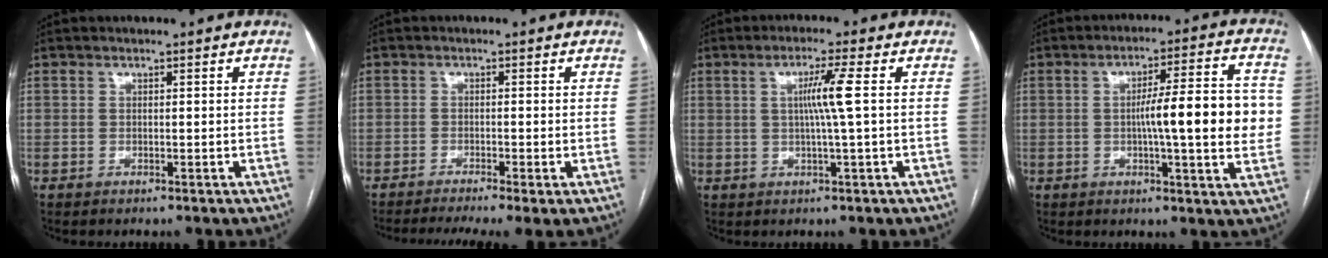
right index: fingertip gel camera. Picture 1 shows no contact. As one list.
[{"total": 7.5, "force": [-5.5, 0.3, 5.1], "torque": [-0.078, -0.010, -0.087]}, {"total": 4.9, "force": [0.6, -1.2, 4.7], "torque": [-0.087, 0.001, 0.012]}, {"total": 14.0, "force": [-0.3, 0.7, 14.0], "torque": [-0.200, 0.015, -0.008]}]